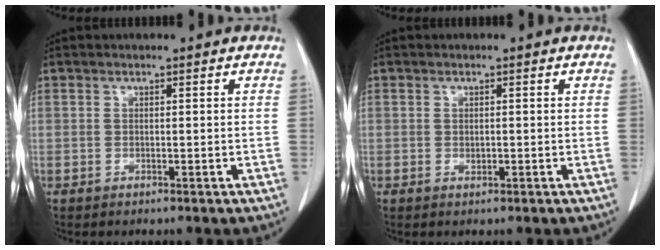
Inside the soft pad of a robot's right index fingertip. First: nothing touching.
{"total": 0.7, "force": [-0.1, 0.5, 0.5], "torque": [-0.009, 0.000, 0.000]}